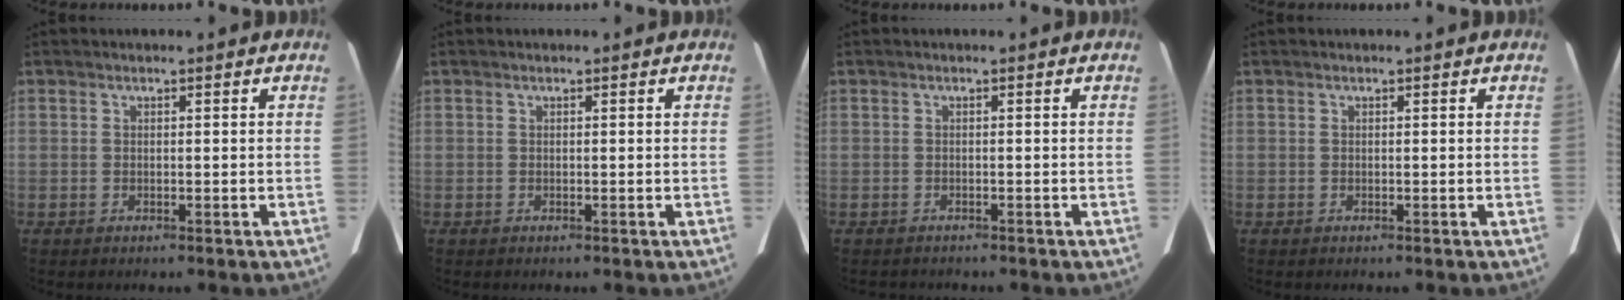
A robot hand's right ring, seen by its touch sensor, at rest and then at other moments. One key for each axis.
{"total": 0.0}
{"total": 2.2, "fx": -2.0, "fy": 0.7, "fz": 0.5, "tx": -0.012, "ty": -0.005, "tz": -0.023}
{"total": 0.0}